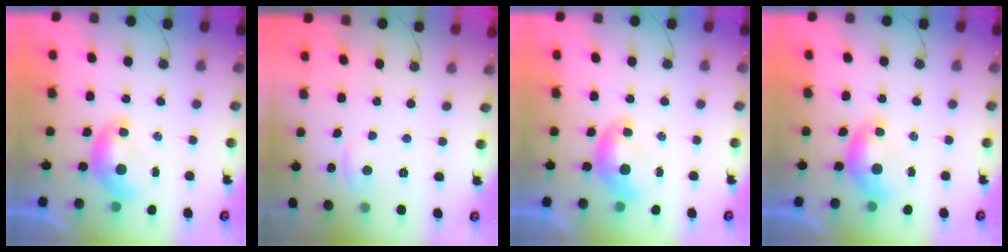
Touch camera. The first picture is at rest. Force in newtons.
{"total": 0.9, "press": 0.5, "slide": 0.7}
{"total": 0.0}
{"total": 0.0}